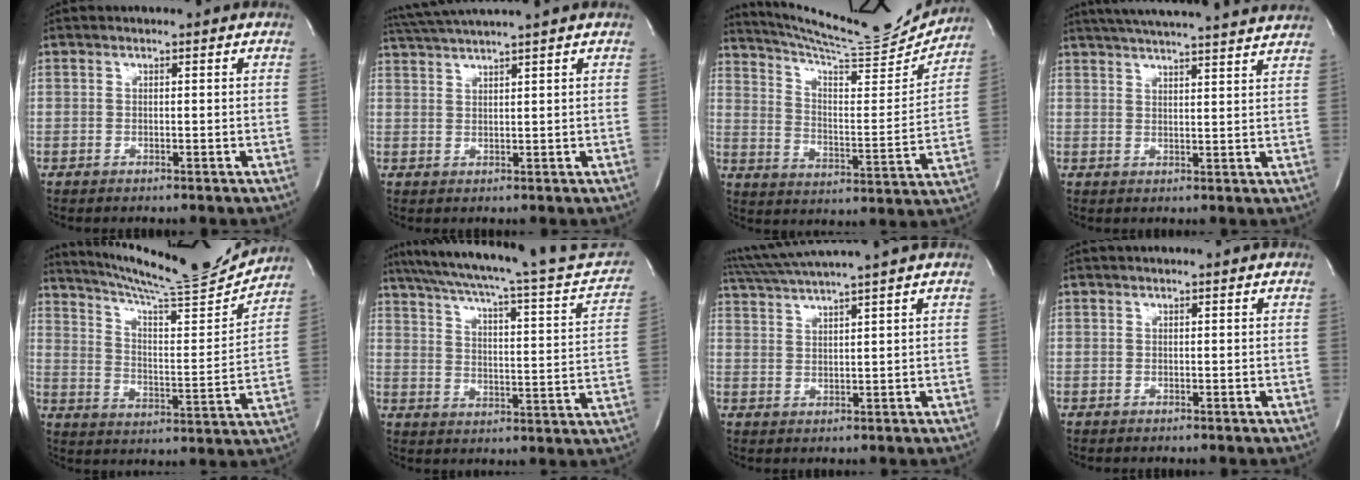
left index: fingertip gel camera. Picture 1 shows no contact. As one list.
[{"total": 6.8, "force": [5.9, -1.8, 2.8], "torque": [-0.048, 0.015, 0.101]}, {"total": 19.4, "force": [18.5, 0.9, 5.7], "torque": [-0.102, -0.053, 0.266]}, {"total": 20.7, "force": [18.8, 0.6, 8.5], "torque": [-0.143, 0.009, 0.247]}, {"total": 18.4, "force": [17.5, -0.1, 5.6], "torque": [-0.101, -0.054, 0.255]}, {"total": 27.6, "force": [24.4, 3.0, 12.7], "torque": [-0.196, -0.038, 0.308]}, {"total": 9.1, "force": [7.8, -1.9, 4.3], "torque": [-0.081, 0.014, 0.128]}, {"total": 1.0, "force": [0.9, -0.1, 0.4], "torque": [-0.006, 0.010, 0.013]}]